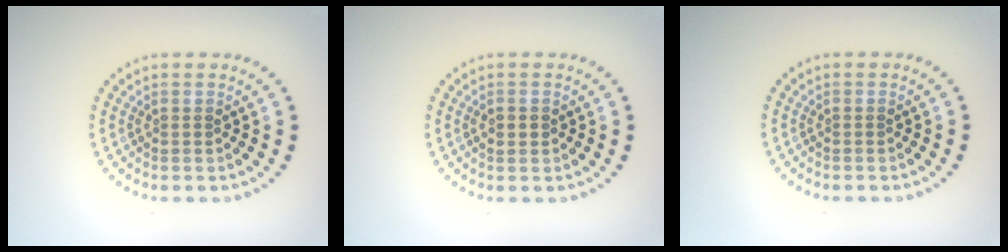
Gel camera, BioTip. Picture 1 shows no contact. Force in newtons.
{"total": 1.4, "press": 1.4, "slide": 0.1}
{"total": 0.0}